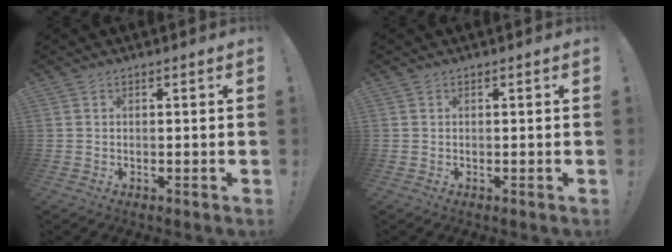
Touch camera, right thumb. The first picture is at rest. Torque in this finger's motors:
{"motor_torque": [0.00, 0.00, 0.02, 0.02, 0.00]}